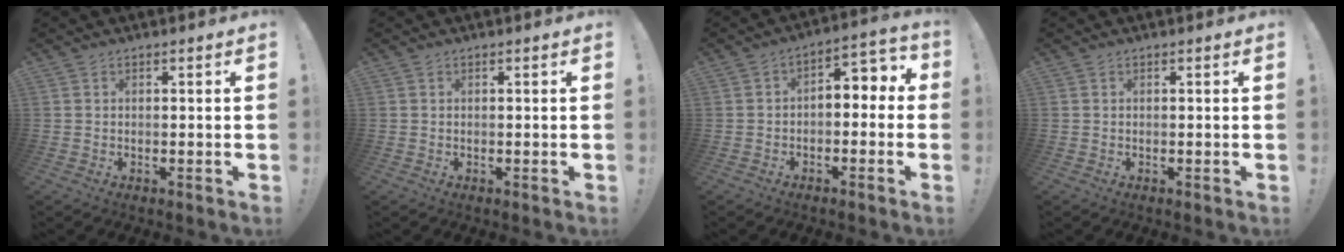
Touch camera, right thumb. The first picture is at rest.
{"total": 0.0}
{"total": 5.6, "force": [-0.8, 3.7, 4.1], "torque": [-0.042, 0.001, -0.018]}
{"total": 0.0}